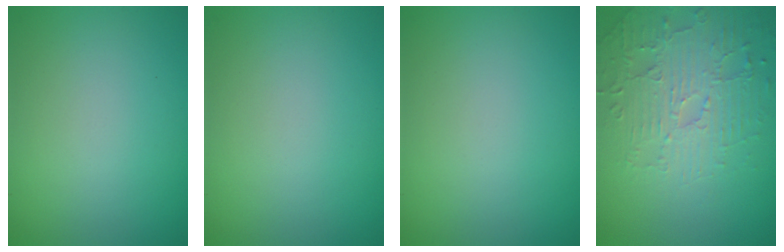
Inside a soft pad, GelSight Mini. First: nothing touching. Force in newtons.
{"total": 0.0}
{"total": 0.0}
{"total": 4.7, "press": 3.7, "slide": 2.9}